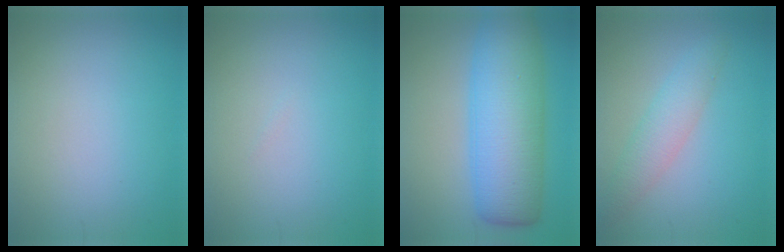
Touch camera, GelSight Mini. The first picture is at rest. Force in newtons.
{"total": 0.0}
{"total": 10.1, "press": 10.1, "slide": 0.2}
{"total": 2.9, "press": 2.9, "slide": 0.1}